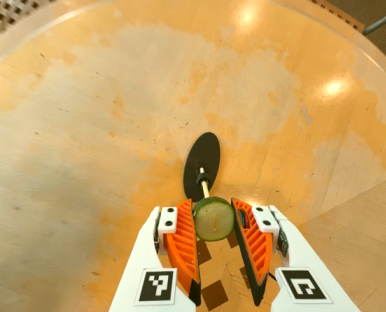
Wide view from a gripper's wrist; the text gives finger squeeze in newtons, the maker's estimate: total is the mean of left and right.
{"total": 9.4, "left": 9.1, "right": 9.6}